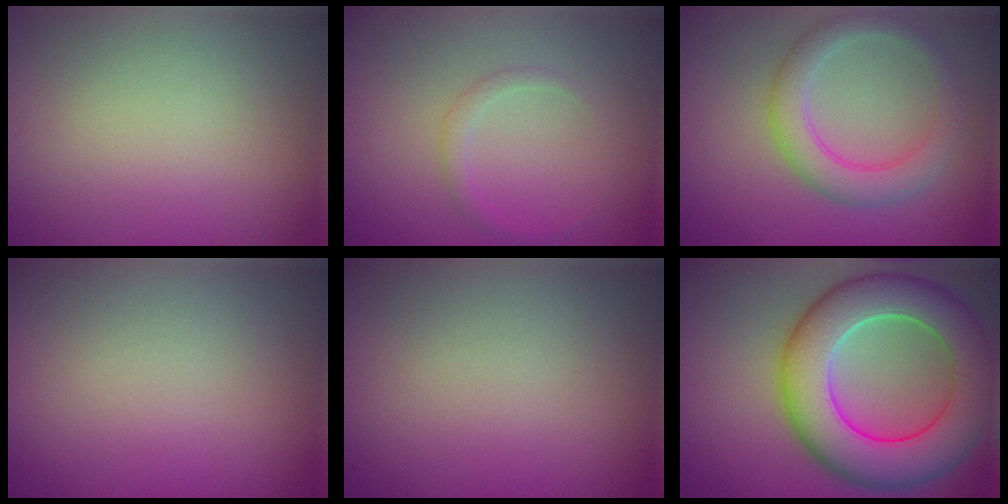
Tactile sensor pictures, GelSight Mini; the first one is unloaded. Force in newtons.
{"total": 1.0, "press": 1.0, "slide": 0.1}
{"total": 3.7, "press": 3.7, "slide": 0.2}
{"total": 0.0}
{"total": 0.0}
{"total": 10.4, "press": 10.4, "slide": 0.7}